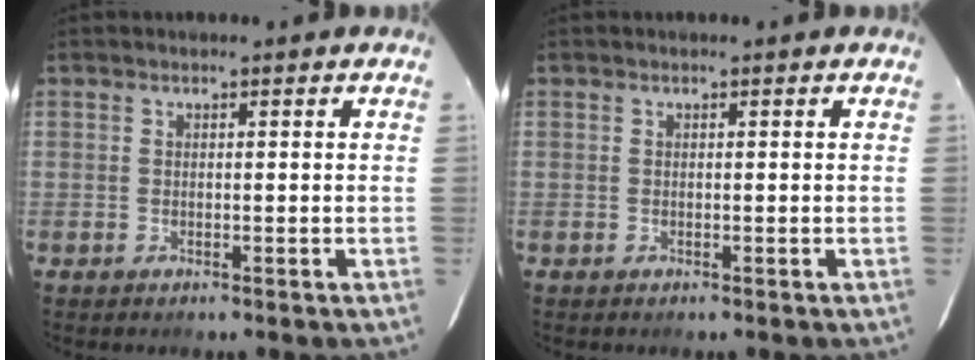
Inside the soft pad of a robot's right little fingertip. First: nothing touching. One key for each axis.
{"total": 0.0}